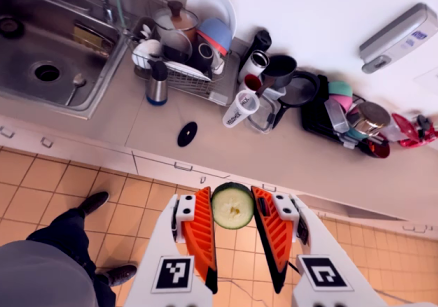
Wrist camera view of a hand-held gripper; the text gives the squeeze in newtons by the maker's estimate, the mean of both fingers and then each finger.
{"total": 7.4, "left": 7.4, "right": 7.4}